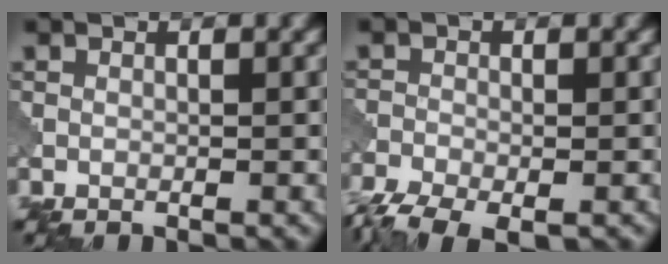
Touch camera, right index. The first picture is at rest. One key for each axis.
{"total": 5.0, "fx": -3.9, "fy": 1.5, "fz": 2.8, "tx": -0.052, "ty": -0.015, "tz": -0.078}